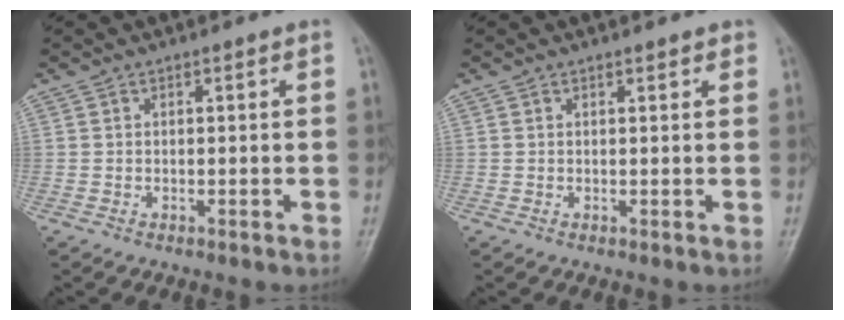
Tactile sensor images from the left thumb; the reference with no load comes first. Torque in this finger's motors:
{"motor_torque": [-0.20, 0.00, -0.15, 0.01, 0.02]}